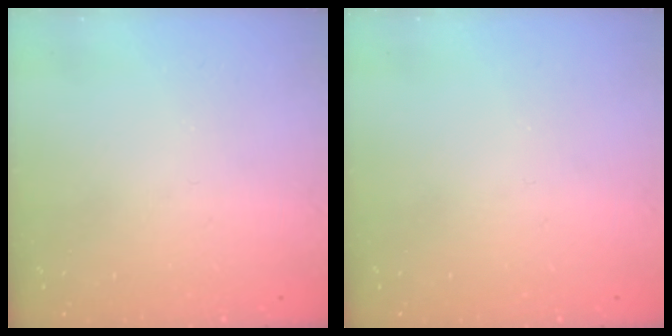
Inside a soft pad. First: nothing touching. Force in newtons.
{"total": 0.0}